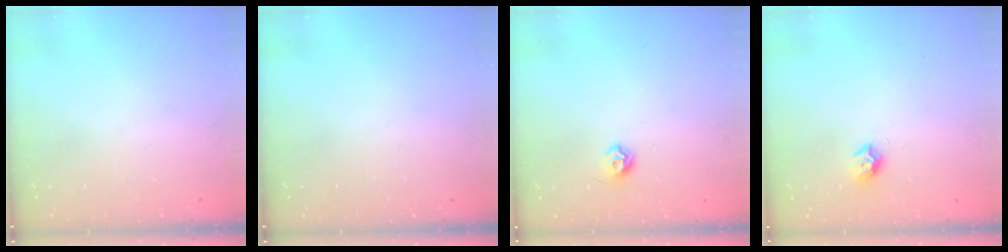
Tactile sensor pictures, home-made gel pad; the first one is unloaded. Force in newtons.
{"total": 0.0}
{"total": 6.0, "press": 5.9, "slide": 1.0}
{"total": 7.6, "press": 7.6, "slide": 0.7}